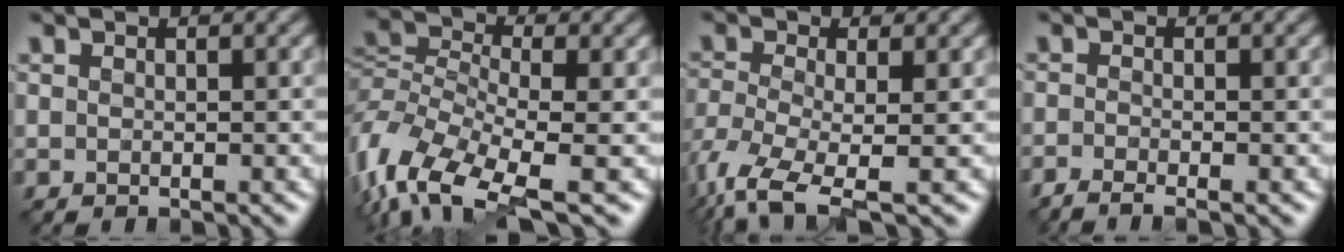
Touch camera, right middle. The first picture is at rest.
{"total": 9.6, "force": [-4.5, 4.3, 7.3], "torque": [-0.155, -0.002, -0.101]}
{"total": 6.8, "force": [-4.0, 2.1, 5.1], "torque": [-0.120, -0.020, -0.087]}
{"total": 2.0, "force": [-1.7, 0.0, 1.1], "torque": [-0.027, -0.009, -0.043]}